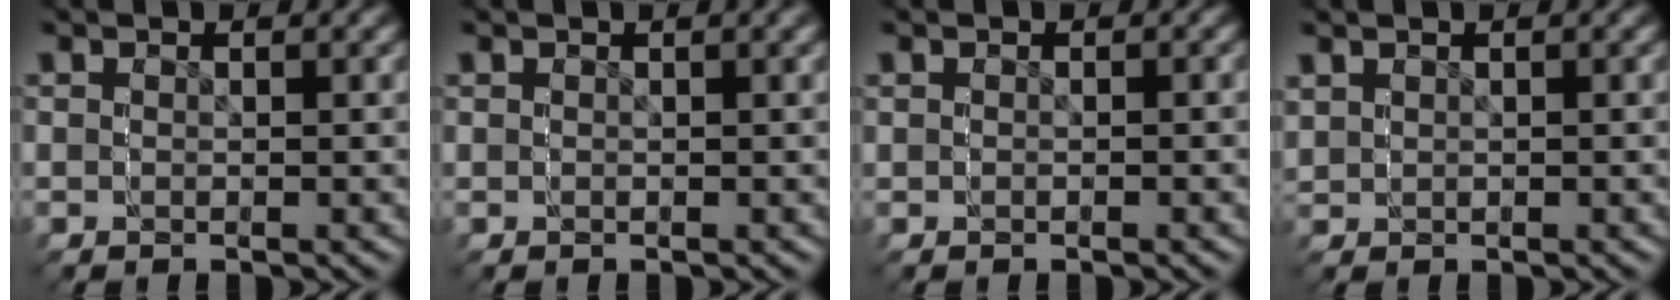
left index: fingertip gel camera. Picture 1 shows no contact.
{"total": 0.0}
{"total": 0.7, "force": [-0.1, 0.6, 0.1], "torque": [-0.005, -0.007, 0.001]}
{"total": 1.2, "force": [0.2, 1.2, -0.3], "torque": [0.000, -0.004, 0.007]}